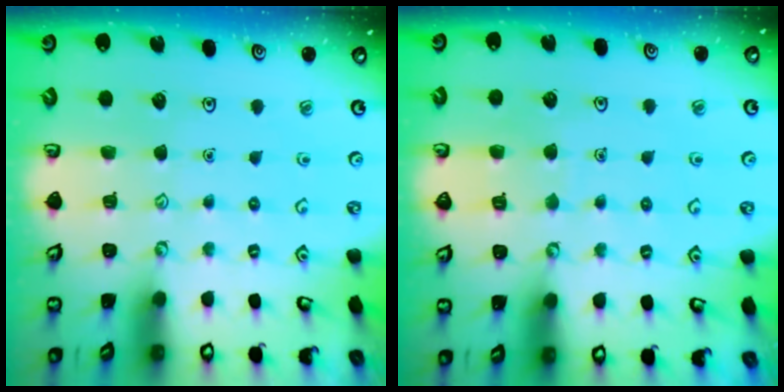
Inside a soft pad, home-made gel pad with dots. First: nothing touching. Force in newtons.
{"total": 5.0, "press": 4.9, "slide": 0.4}